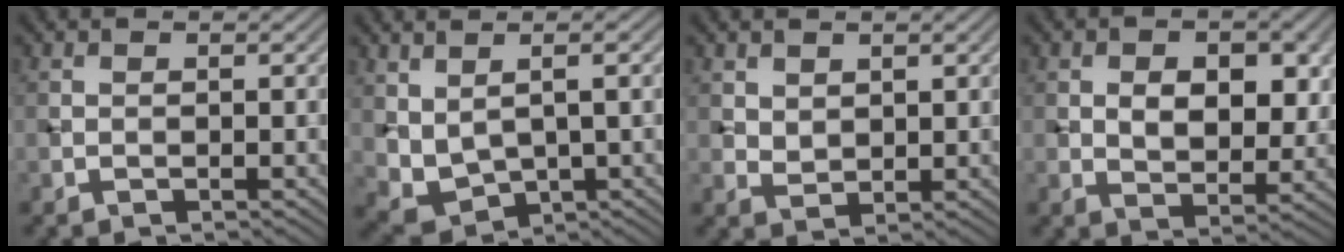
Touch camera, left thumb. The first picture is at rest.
{"total": 6.4, "force": [1.2, 3.2, 5.4], "torque": [-0.130, -0.009, 0.034]}
{"total": 2.3, "force": [1.5, 1.5, 0.9], "torque": [-0.023, -0.005, 0.034]}
{"total": 7.1, "force": [1.6, 4.5, 5.3], "torque": [-0.079, -0.006, 0.024]}